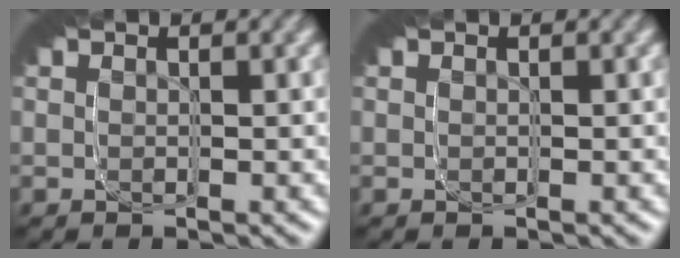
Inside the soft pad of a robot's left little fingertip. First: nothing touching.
{"total": 0.0}